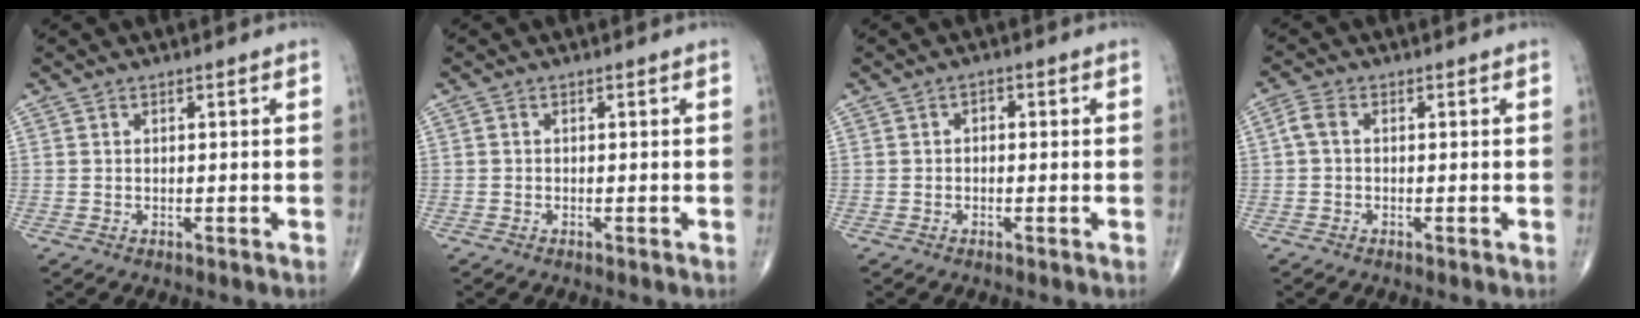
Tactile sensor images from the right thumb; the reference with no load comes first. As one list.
[{"total": 0.0}, {"total": 1.3, "force": [0.1, 0.9, 1.0], "torque": [-0.006, 0.005, -0.005]}, {"total": 2.5, "force": [0.1, 1.6, 2.0], "torque": [-0.044, 0.008, -0.003]}]